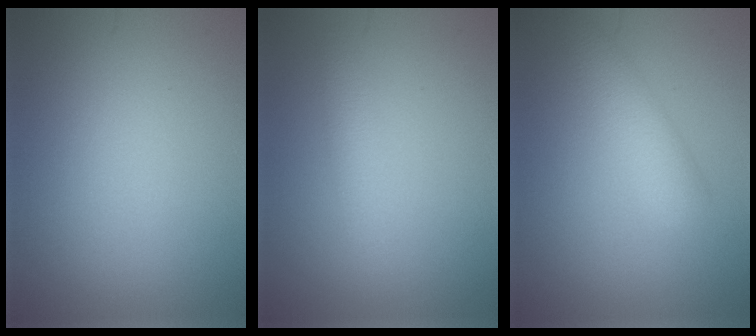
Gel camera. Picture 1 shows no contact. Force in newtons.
{"total": 1.9, "press": 1.9, "slide": 0.0}
{"total": 2.9, "press": 2.9, "slide": 0.1}